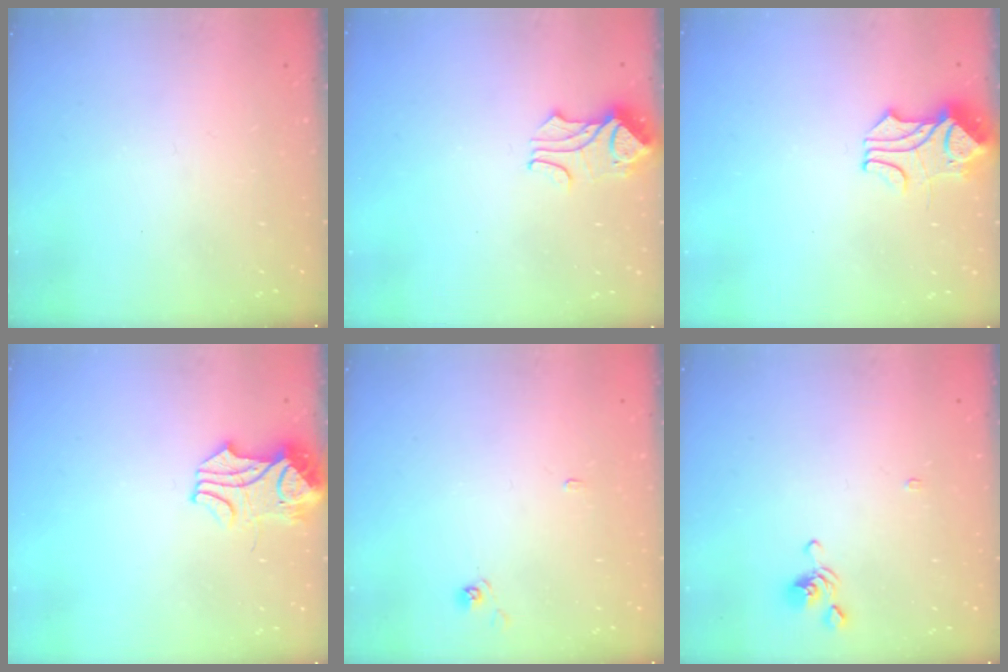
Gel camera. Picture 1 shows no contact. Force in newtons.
{"total": 1.5, "press": 1.3, "slide": 0.9}
{"total": 1.7, "press": 1.3, "slide": 1.1}
{"total": 3.6, "press": 3.5, "slide": 0.8}
{"total": 2.0, "press": 2.0, "slide": 0.2}
{"total": 2.8, "press": 2.8, "slide": 0.1}